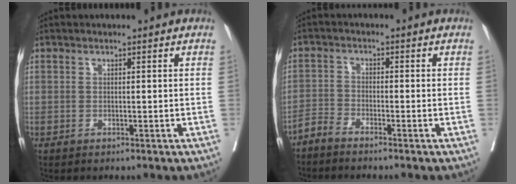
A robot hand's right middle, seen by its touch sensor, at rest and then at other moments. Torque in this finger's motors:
{"motor_torque": [-0.10, -0.08, -0.02, 0.00]}